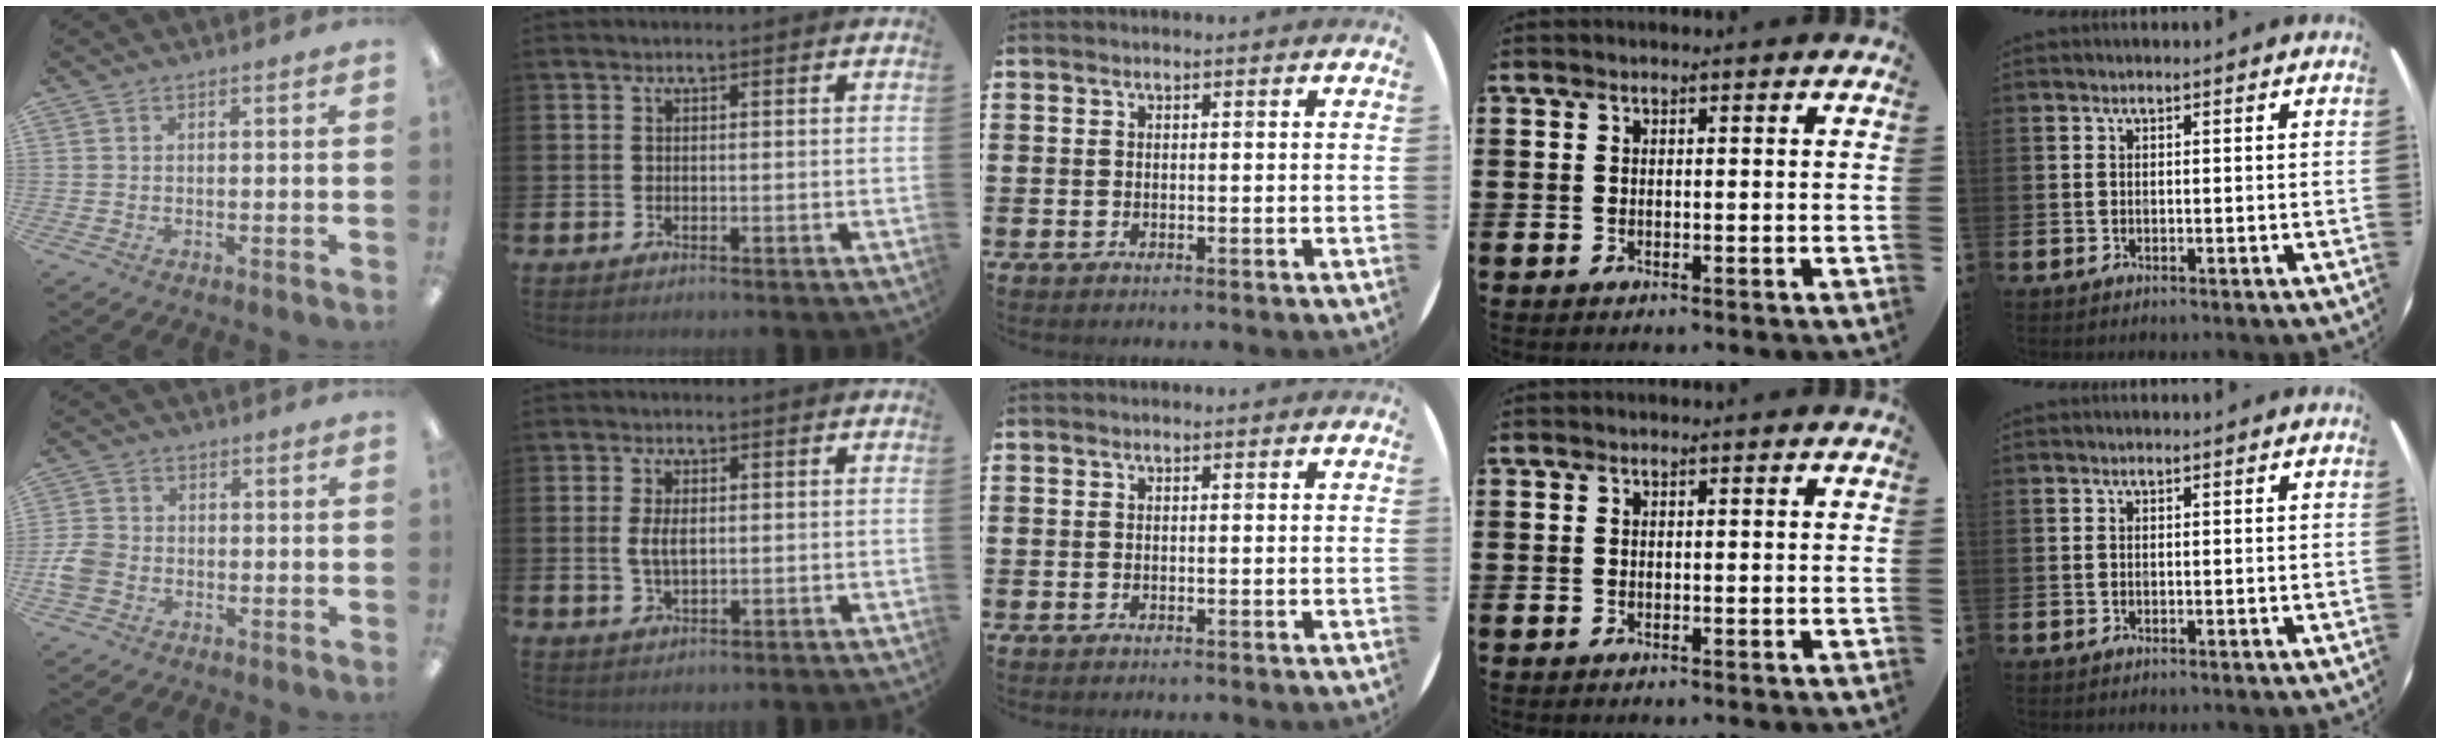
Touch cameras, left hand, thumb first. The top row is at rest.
{"thumb": {"total": 5.4, "force": [-1.7, 4.3, 2.8], "torque": [-0.055, 0.014, -0.029]}, "index": {"total": 3.1, "force": [0.5, 1.7, 2.6], "torque": [-0.040, 0.002, 0.003]}}